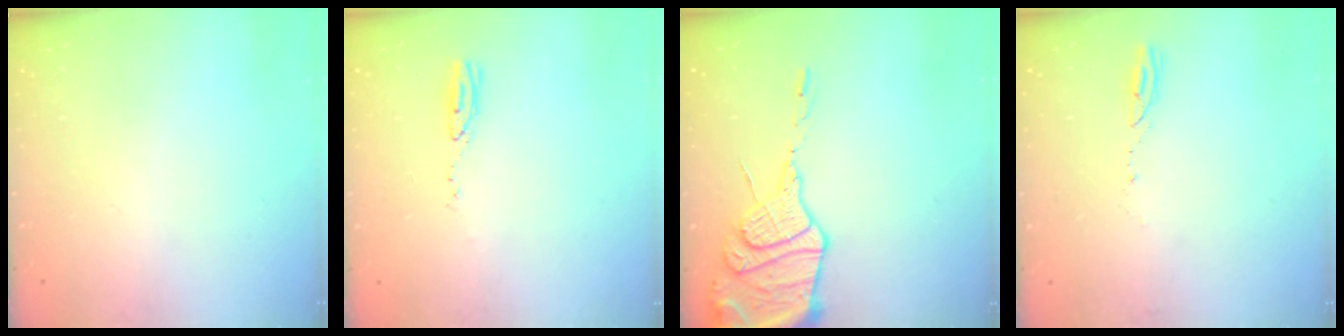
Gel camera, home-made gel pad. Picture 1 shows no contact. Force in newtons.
{"total": 14.7, "press": 6.3, "slide": 13.3}
{"total": 16.4, "press": 16.3, "slide": 1.7}
{"total": 2.6, "press": 2.6, "slide": 0.3}